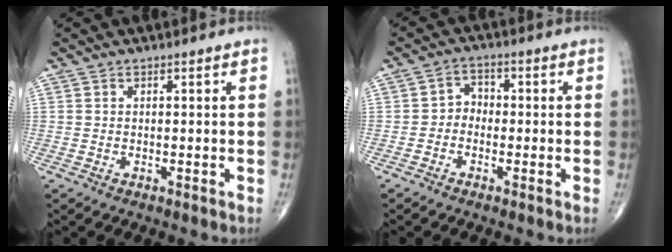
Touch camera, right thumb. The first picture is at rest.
{"total": 3.3, "force": [-0.9, 2.7, 1.5], "torque": [-0.003, 0.017, -0.028]}